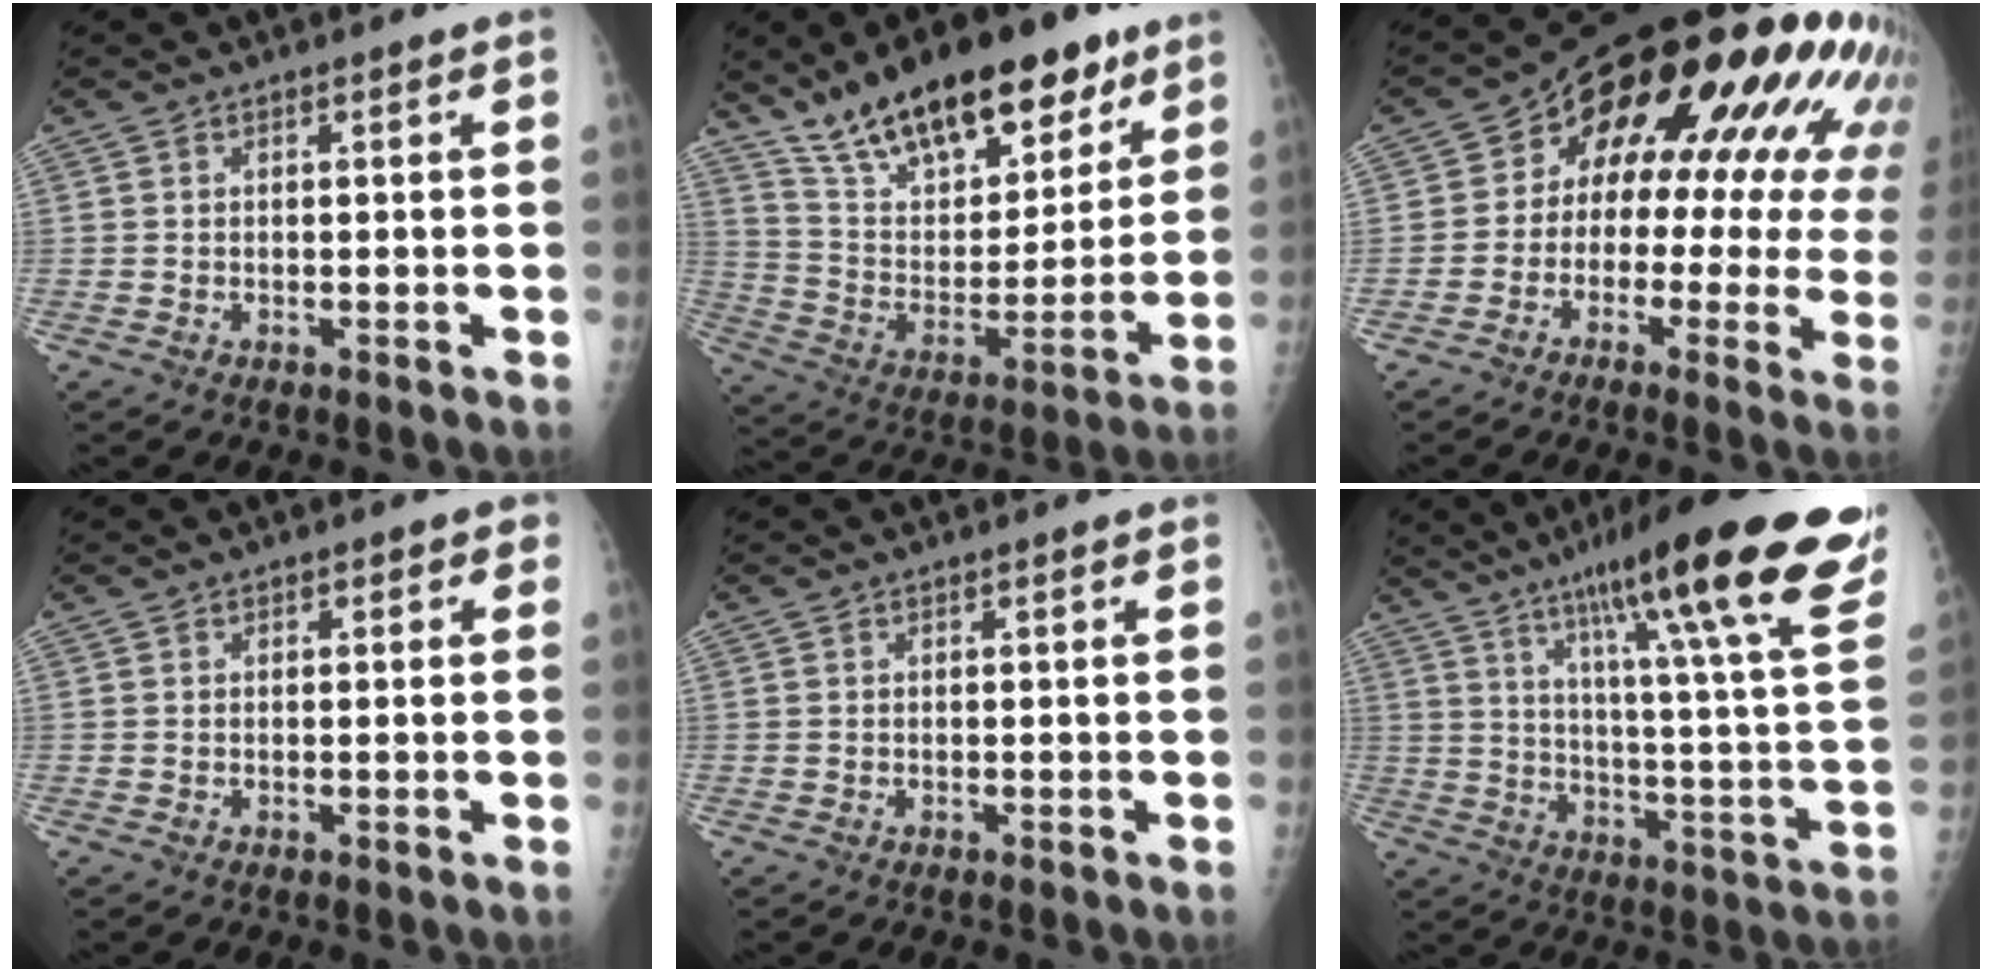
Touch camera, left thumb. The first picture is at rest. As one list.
[{"total": 25.2, "force": [17.1, 10.8, 15.0], "torque": [-0.204, -0.051, 0.284]}, {"total": 22.0, "force": [6.1, 11.8, 17.6], "torque": [-0.190, 0.044, 0.071]}, {"total": 1.6, "force": [0.4, 1.2, 0.9], "torque": [0.008, 0.004, -0.002]}, {"total": 0.0}, {"total": 29.2, "force": [18.3, 3.4, 22.5], "torque": [-0.307, -0.058, 0.263]}]